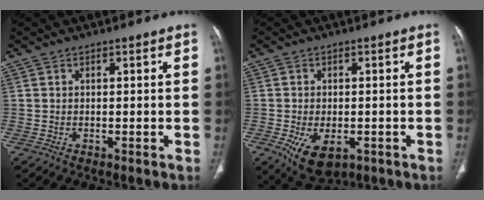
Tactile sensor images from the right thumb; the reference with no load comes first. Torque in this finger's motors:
{"motor_torque": [-0.27, 0.30, 0.37, 0.44, 0.28]}